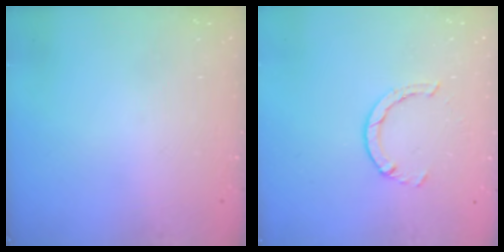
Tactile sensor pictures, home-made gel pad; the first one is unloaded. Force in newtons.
{"total": 2.9, "press": 2.9, "slide": 0.4}